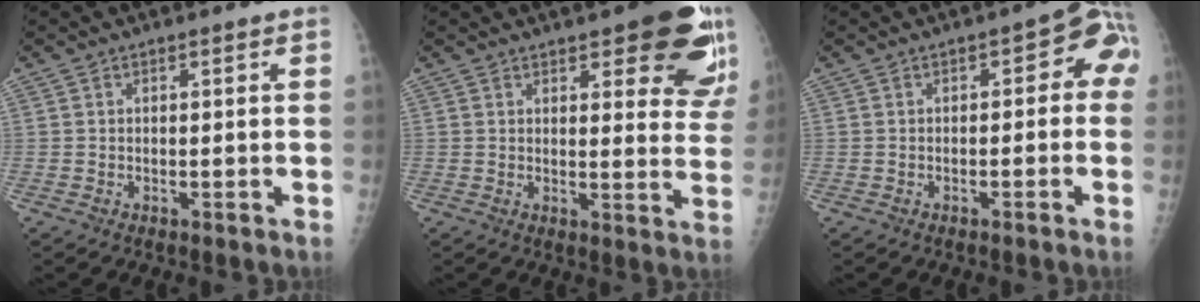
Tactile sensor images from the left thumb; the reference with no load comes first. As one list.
[{"total": 14.7, "force": [8.4, 5.0, 11.0], "torque": [-0.089, -0.043, 0.094]}, {"total": 5.9, "force": [-1.1, 3.5, 4.7], "torque": [-0.024, 0.039, -0.024]}]